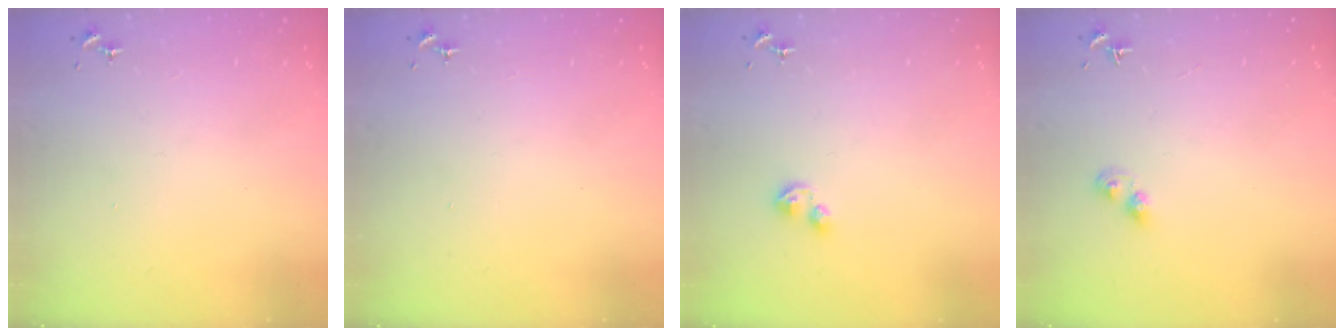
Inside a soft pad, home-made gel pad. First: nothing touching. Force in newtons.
{"total": 0.0}
{"total": 4.4, "press": 4.3, "slide": 0.5}
{"total": 4.2, "press": 4.2, "slide": 0.4}